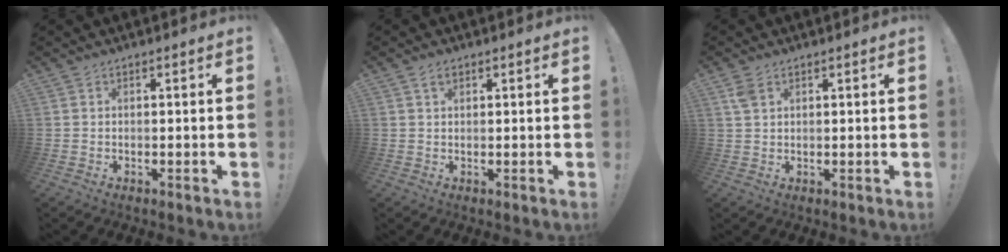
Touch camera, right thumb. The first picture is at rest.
{"total": 2.0, "force": [1.3, 1.1, 1.2], "torque": [-0.011, -0.003, 0.021]}
{"total": 2.9, "force": [1.5, 1.7, 1.8], "torque": [-0.024, -0.003, 0.028]}